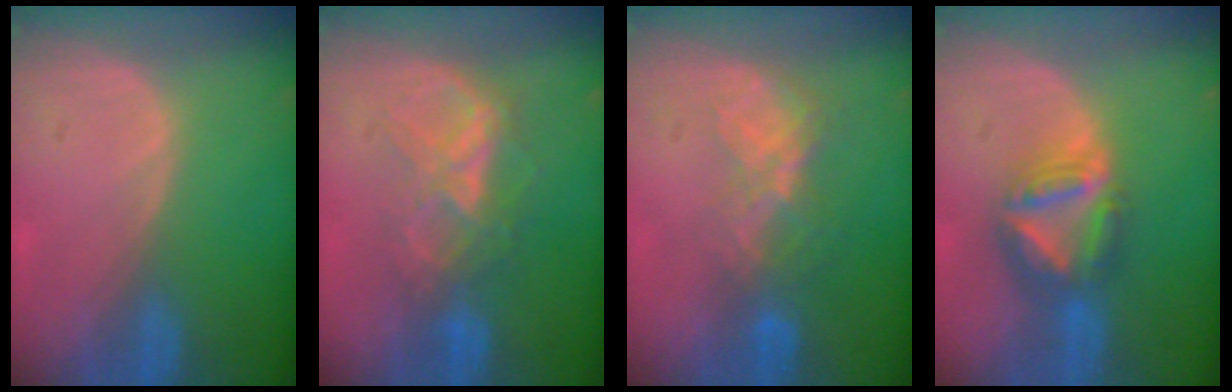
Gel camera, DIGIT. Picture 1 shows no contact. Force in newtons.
{"total": 6.6, "press": 6.4, "slide": 1.5}
{"total": 6.5, "press": 5.6, "slide": 3.2}
{"total": 7.9, "press": 6.7, "slide": 4.1}